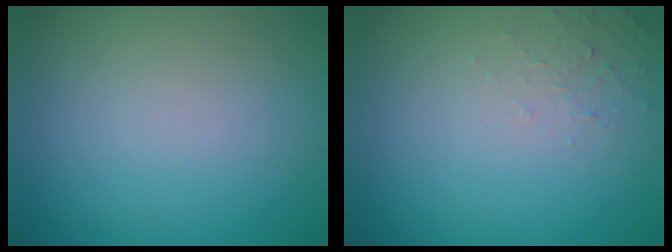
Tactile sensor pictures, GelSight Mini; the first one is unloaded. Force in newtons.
{"total": 0.9, "press": 0.9, "slide": 0.1}